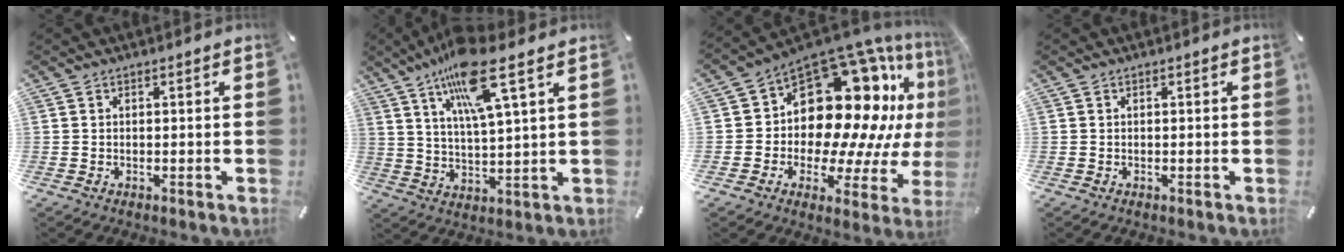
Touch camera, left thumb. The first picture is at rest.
{"total": 14.7, "force": [8.9, 2.4, 11.4], "torque": [-0.214, -0.024, 0.147]}
{"total": 20.3, "force": [7.9, 12.6, 13.9], "torque": [-0.201, -0.095, 0.146]}
{"total": 0.0}